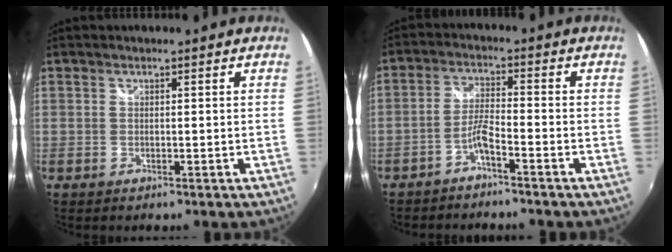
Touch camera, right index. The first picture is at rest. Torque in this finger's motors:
{"motor_torque": [0.12, 0.03, 0.05, 0.04]}